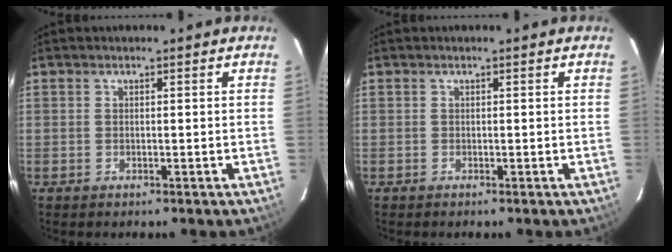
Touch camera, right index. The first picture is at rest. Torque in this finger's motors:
{"motor_torque": [0.06, 0.02, 0.04, 0.01]}